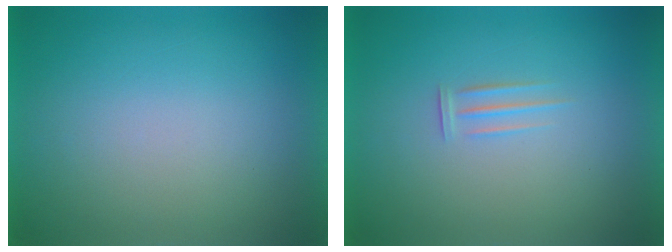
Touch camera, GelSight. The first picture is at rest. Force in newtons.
{"total": 1.9}